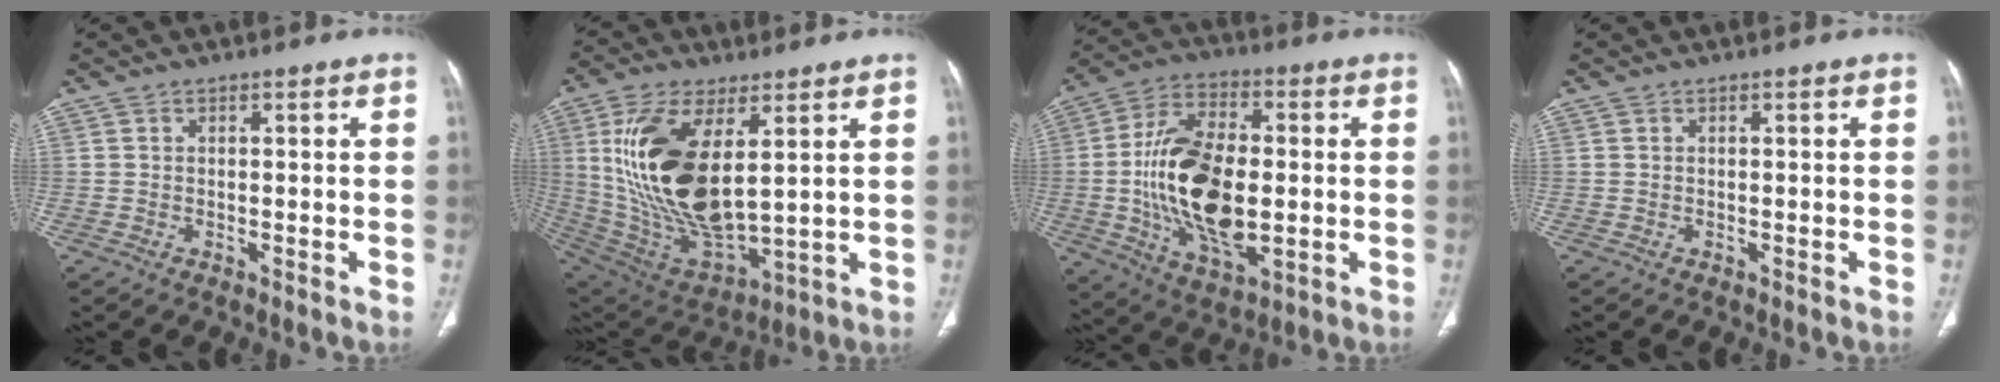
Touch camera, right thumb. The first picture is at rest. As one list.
[{"total": 22.5, "force": [5.1, 10.4, 19.3], "torque": [-0.378, -0.032, 0.112]}, {"total": 20.4, "force": [-1.2, 10.8, 17.3], "torque": [-0.317, 0.001, -0.014]}, {"total": 0.0}]